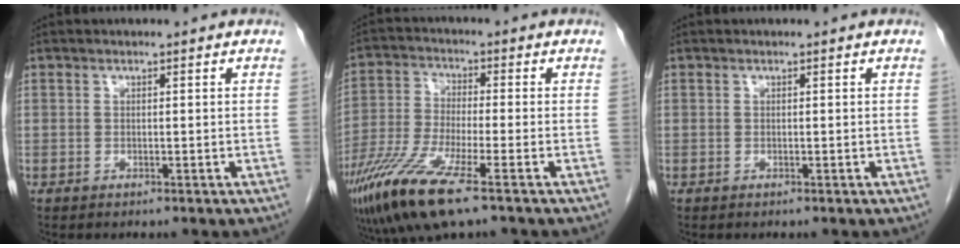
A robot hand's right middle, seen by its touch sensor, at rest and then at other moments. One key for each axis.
{"total": 12.1, "fx": -7.1, "fy": 1.2, "fz": 9.7, "tx": -0.212, "ty": -0.032, "tz": -0.135}
{"total": 0.0}